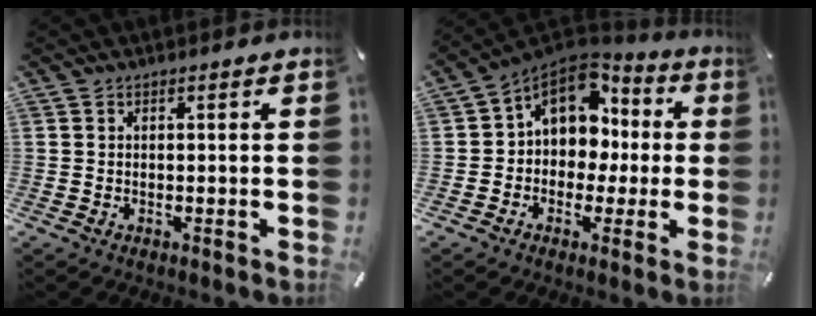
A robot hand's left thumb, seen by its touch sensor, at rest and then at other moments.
{"total": 11.5, "force": [3.1, 9.6, 5.5], "torque": [-0.104, -0.013, 0.062]}